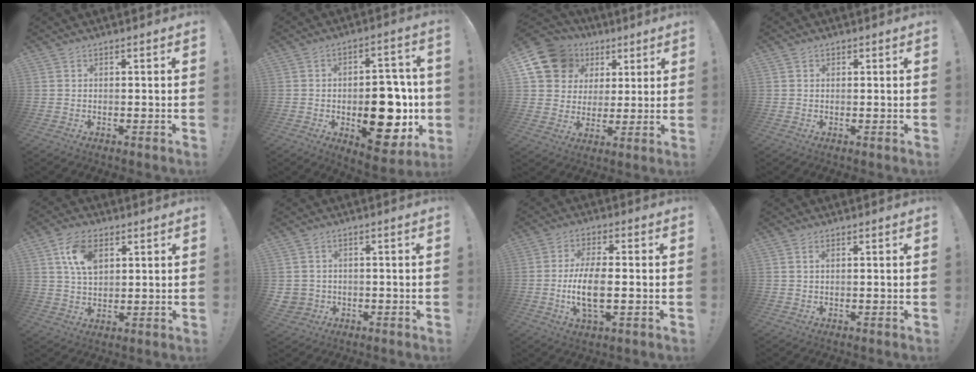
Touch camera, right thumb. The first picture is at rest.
{"total": 20.6, "force": [-3.8, 11.3, 16.8], "torque": [-0.190, 0.014, -0.039]}
{"total": 14.8, "force": [7.3, 11.7, 5.5], "torque": [-0.089, -0.037, 0.152]}
{"total": 0.8, "force": [0.4, 0.7, 0.1], "torque": [0.002, 0.001, 0.007]}
{"total": 10.4, "force": [4.2, 6.7, 6.8], "torque": [-0.120, -0.002, 0.080]}
{"total": 3.5, "force": [0.1, 3.3, 0.9], "torque": [-0.022, -0.001, 0.005]}
{"total": 10.4, "force": [-1.3, 3.8, 9.6], "torque": [-0.197, -0.008, -0.027]}
{"total": 1.0, "force": [0.4, 0.5, 0.7], "torque": [-0.022, 0.004, 0.009]}